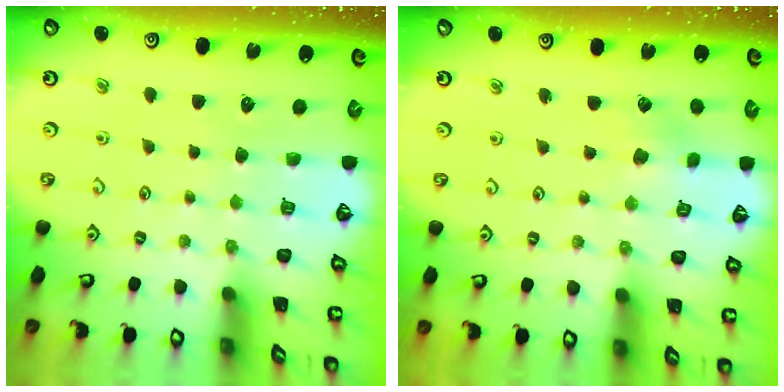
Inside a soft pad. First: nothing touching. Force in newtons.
{"total": 1.9, "press": 1.9, "slide": 0.3}